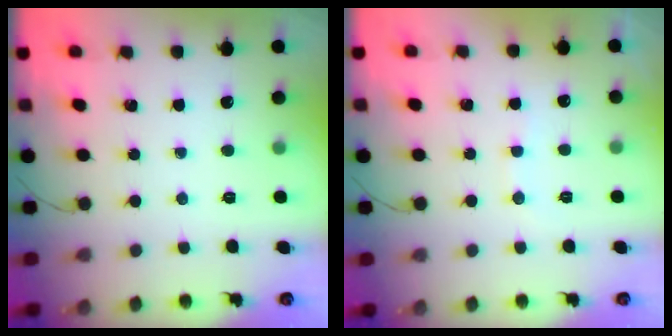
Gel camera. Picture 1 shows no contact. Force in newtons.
{"total": 5.8, "press": 5.8, "slide": 0.8}